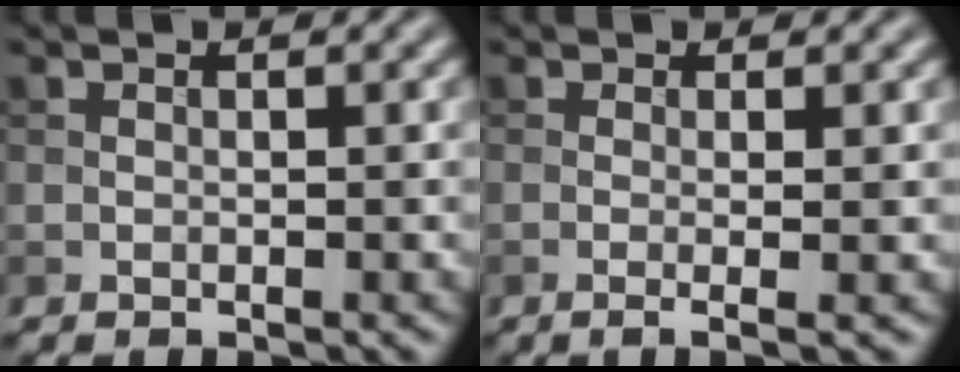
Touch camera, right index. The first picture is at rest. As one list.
[{"total": 2.6, "force": [-0.2, 0.7, 2.5], "torque": [-0.036, -0.003, -0.007]}]